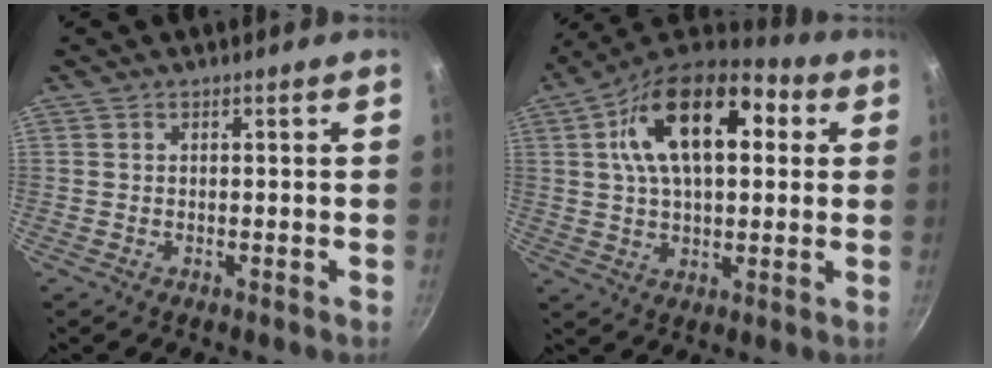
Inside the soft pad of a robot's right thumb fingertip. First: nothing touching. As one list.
[{"total": 20.1, "force": [5.2, 11.4, 15.8], "torque": [-0.247, 0.018, 0.068]}]